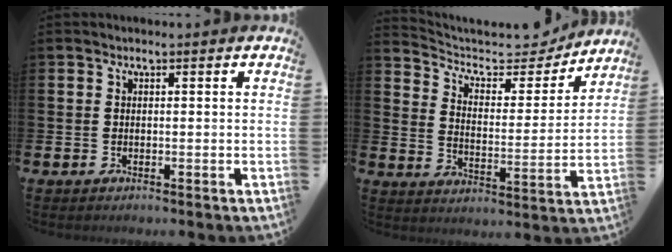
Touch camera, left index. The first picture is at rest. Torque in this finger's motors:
{"motor_torque": [0.86, -1.28, 0.12, 0.04]}